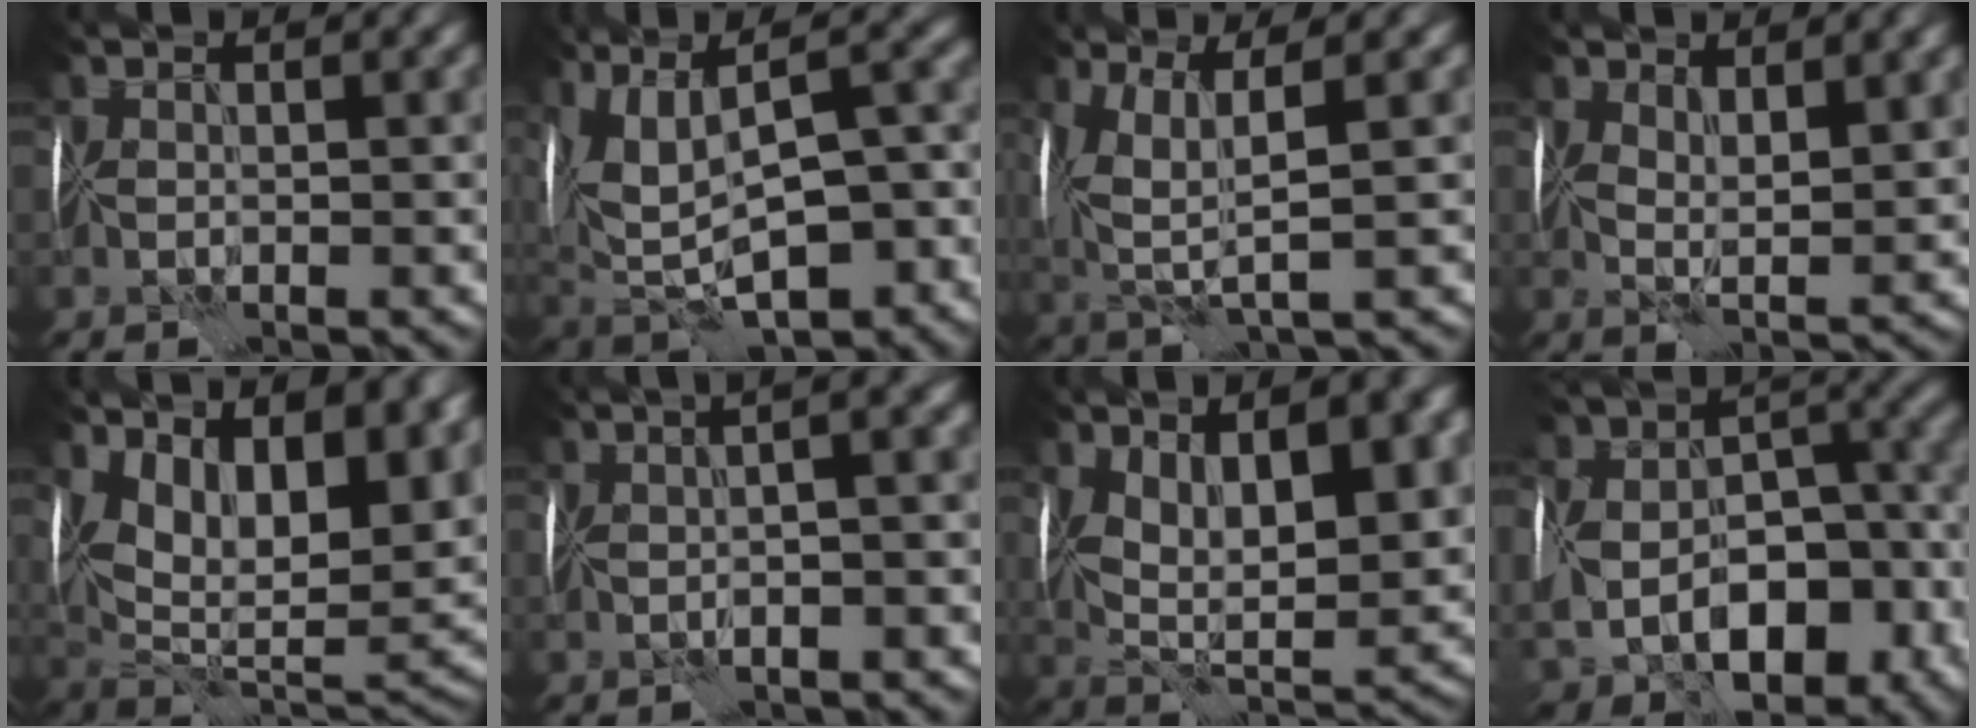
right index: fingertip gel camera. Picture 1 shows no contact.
{"total": 14.7, "force": [0.9, 8.2, 12.1], "torque": [-0.195, 0.003, 0.089]}
{"total": 5.6, "force": [1.1, 1.8, 5.2], "torque": [-0.122, 0.003, 0.023]}
{"total": 3.5, "force": [2.0, 1.1, 2.7], "torque": [-0.049, -0.003, 0.037]}
{"total": 16.4, "force": [6.3, 8.4, 12.6], "torque": [-0.166, 0.030, 0.114]}
{"total": 8.2, "force": [1.4, 3.5, 7.3], "torque": [-0.047, 0.036, -0.010]}
{"total": 12.0, "force": [2.8, 5.4, 10.3], "torque": [-0.170, -0.005, 0.044]}
{"total": 16.5, "force": [-5.4, 11.9, 10.1], "torque": [-0.173, -0.025, -0.067]}